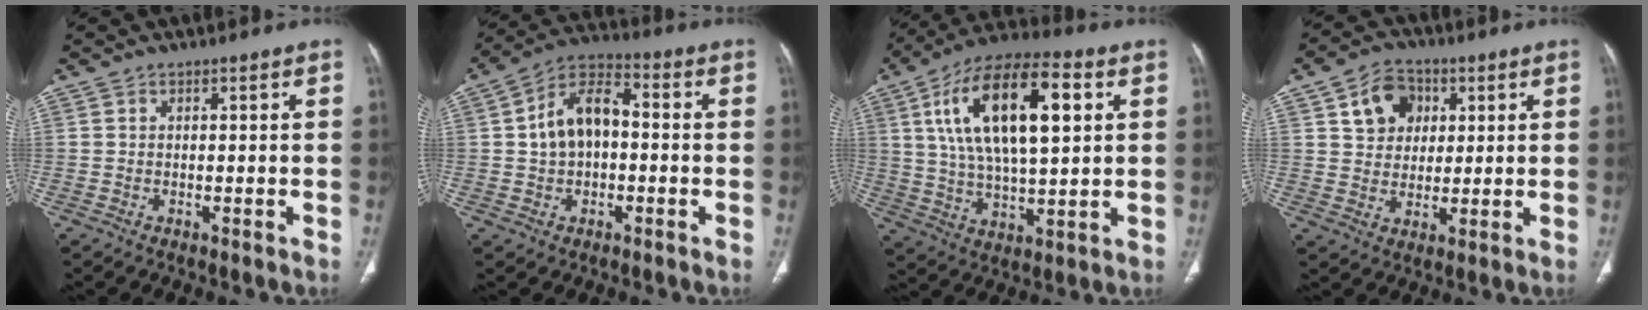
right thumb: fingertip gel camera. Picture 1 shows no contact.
{"total": 10.8, "force": [0.3, 7.0, 8.2], "torque": [-0.137, 0.033, -0.006]}
{"total": 22.0, "force": [6.2, 9.4, 18.9], "torque": [-0.326, 0.004, 0.101]}
{"total": 9.2, "force": [3.3, 7.4, 4.4], "torque": [-0.039, -0.005, 0.056]}